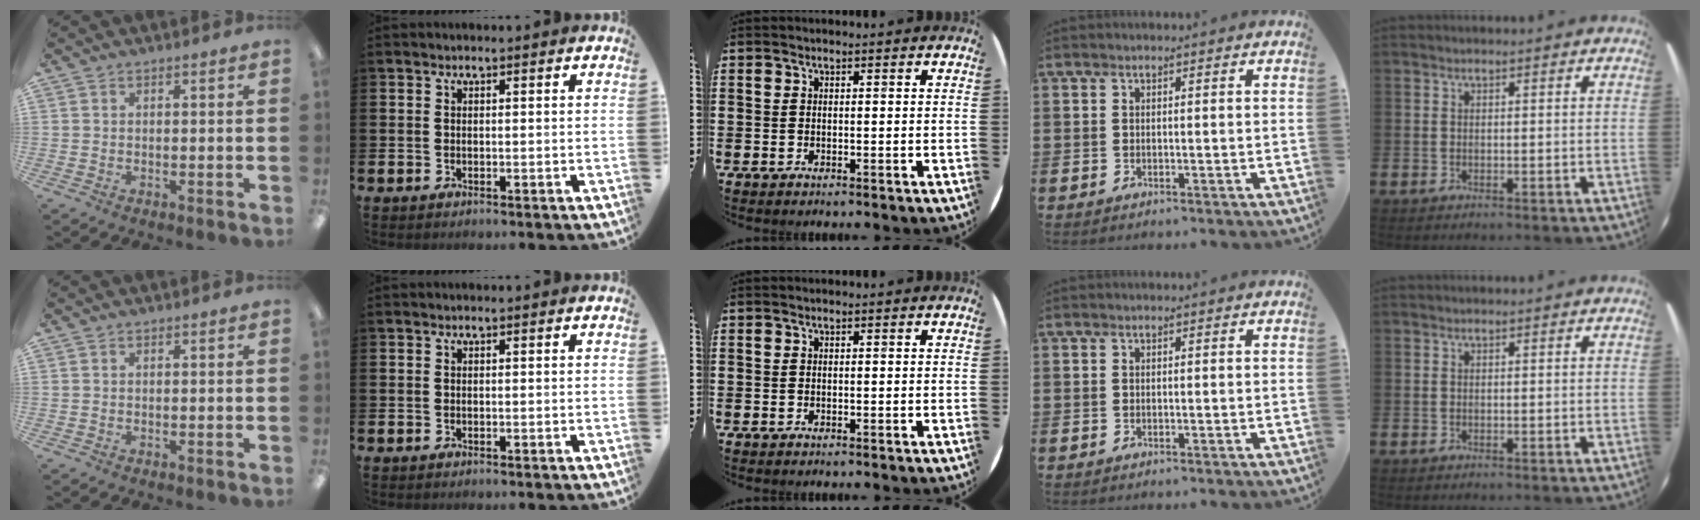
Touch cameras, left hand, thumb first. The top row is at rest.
{}